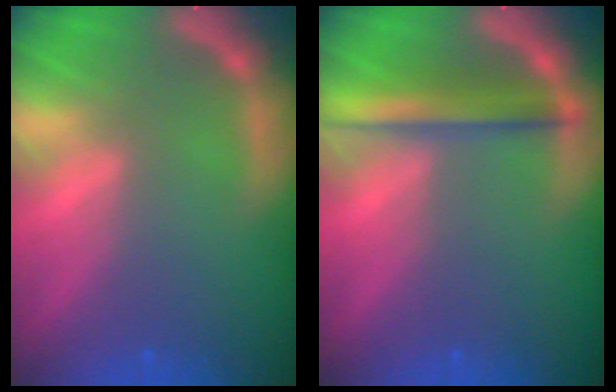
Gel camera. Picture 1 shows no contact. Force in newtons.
{"total": 4.0}